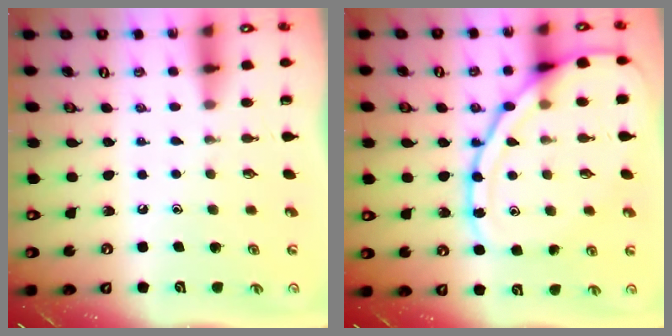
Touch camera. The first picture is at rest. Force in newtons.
{"total": 16.2, "press": 16.2, "slide": 1.4}